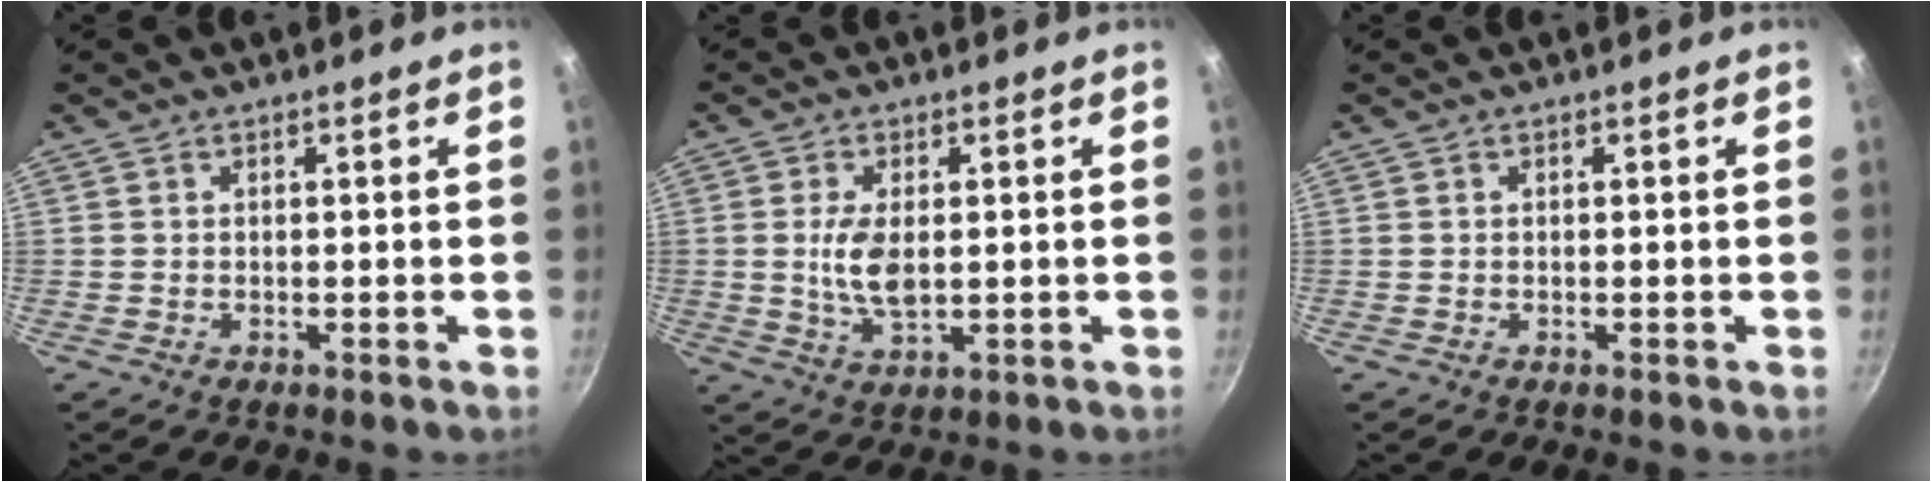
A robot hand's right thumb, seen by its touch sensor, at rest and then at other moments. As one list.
[{"total": 6.8, "force": [0.3, 3.5, 5.8], "torque": [-0.117, -0.007, 0.009]}, {"total": 0.0}]